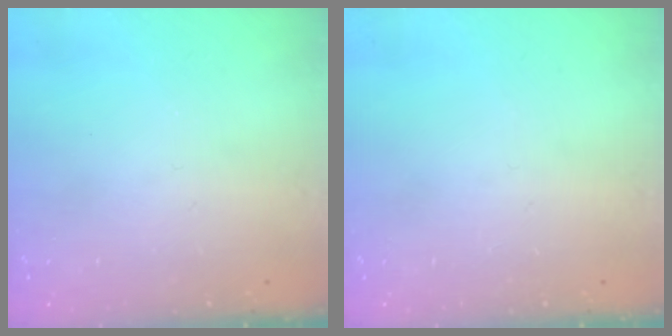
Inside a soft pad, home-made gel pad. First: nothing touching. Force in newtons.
{"total": 0.0}